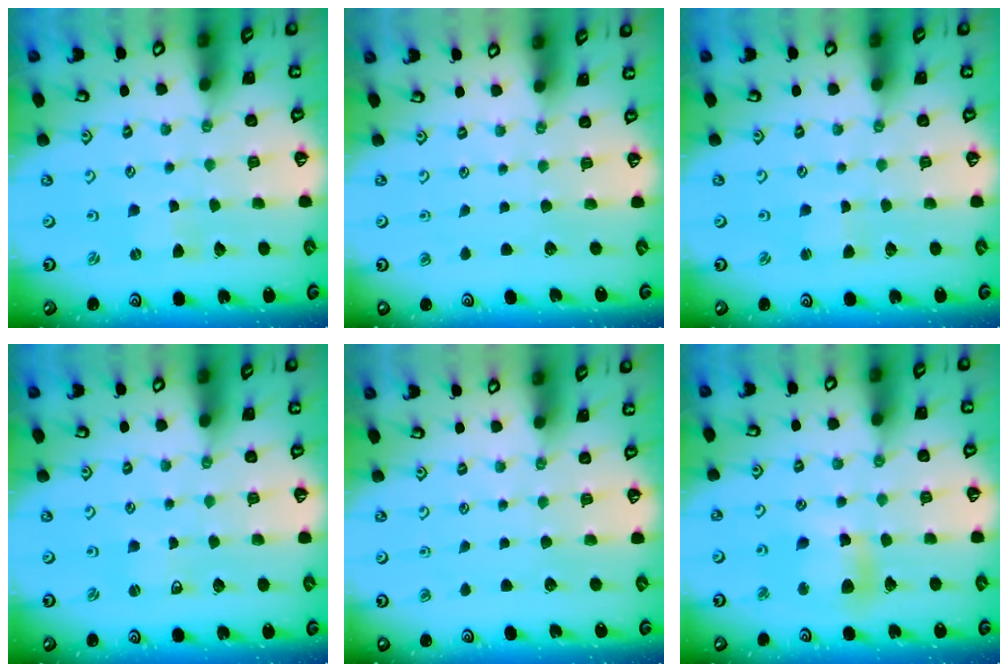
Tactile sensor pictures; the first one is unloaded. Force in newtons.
{"total": 0.0}
{"total": 1.2, "press": 1.2, "slide": 0.1}
{"total": 1.2, "press": 1.2, "slide": 0.0}
{"total": 0.0}
{"total": 9.1, "press": 9.0, "slide": 1.4}